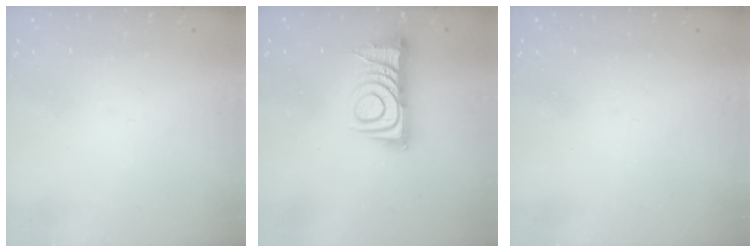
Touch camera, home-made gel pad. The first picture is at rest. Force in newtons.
{"total": 11.7, "press": 11.6, "slide": 0.9}
{"total": 0.0}